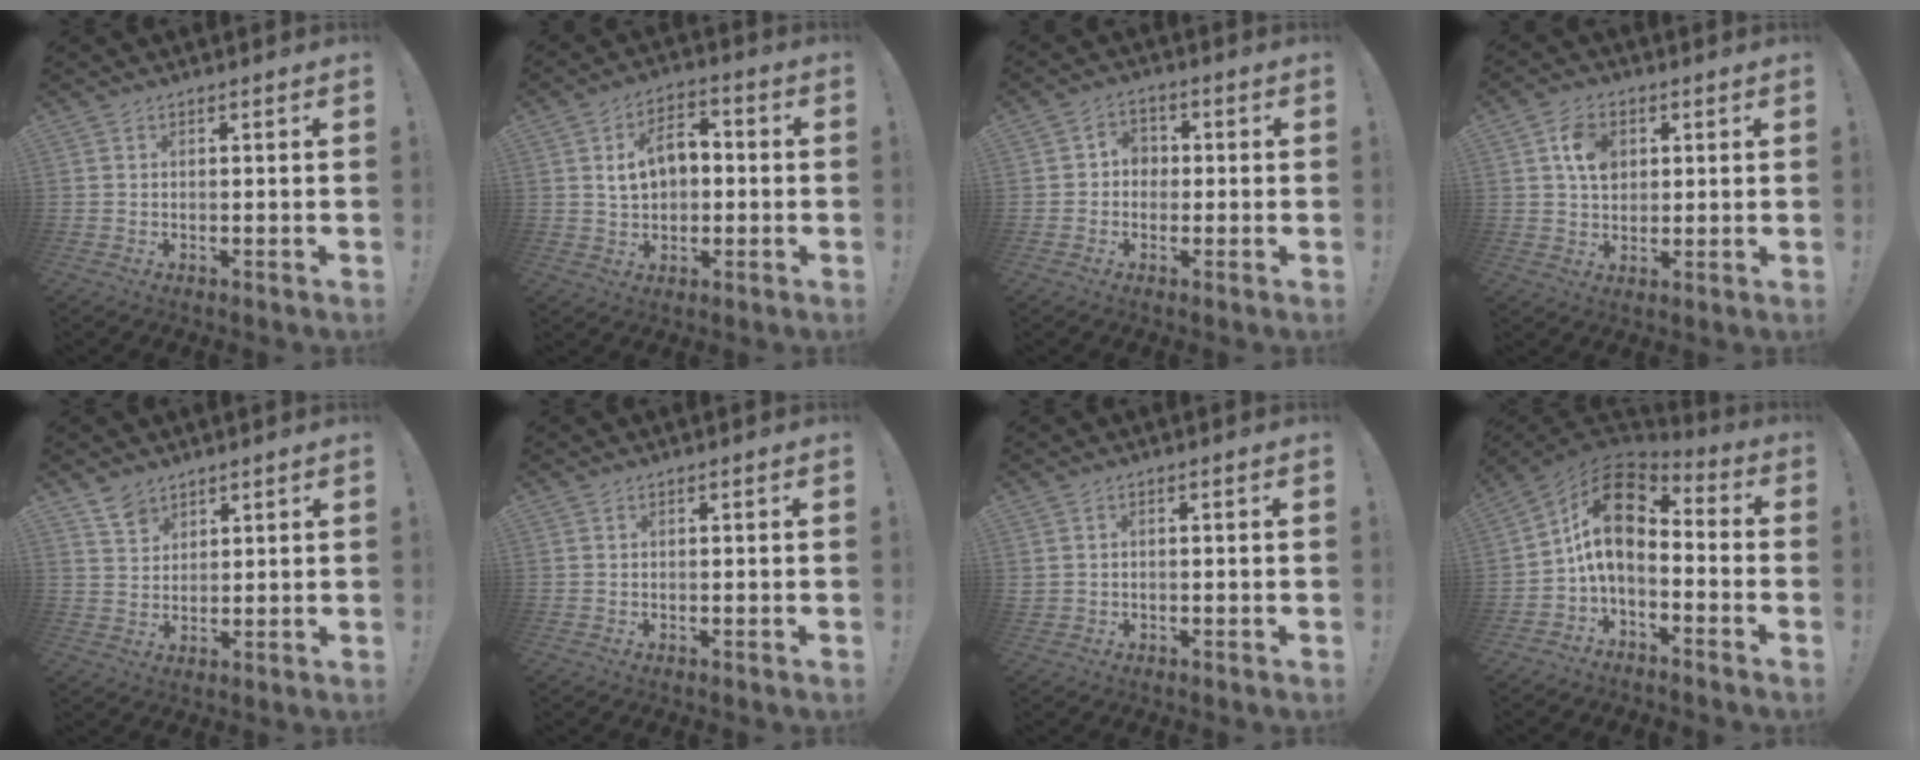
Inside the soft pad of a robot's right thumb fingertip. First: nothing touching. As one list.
[{"total": 10.2, "force": [1.7, 7.3, 7.0], "torque": [-0.103, 0.006, 0.034]}, {"total": 4.6, "force": [-0.8, 4.1, 1.9], "torque": [-0.039, 0.017, -0.013]}, {"total": 8.8, "force": [2.8, 6.6, 5.1], "torque": [-0.083, 0.007, 0.055]}, {"total": 5.6, "force": [4.5, 3.2, 1.1], "torque": [-0.016, -0.030, 0.085]}, {"total": 0.0}, {"total": 0.7, "force": [0.3, 0.6, 0.2], "torque": [-0.005, 0.002, 0.005]}, {"total": 14.5, "force": [2.2, 8.7, 11.4], "torque": [-0.204, -0.006, 0.041]}]